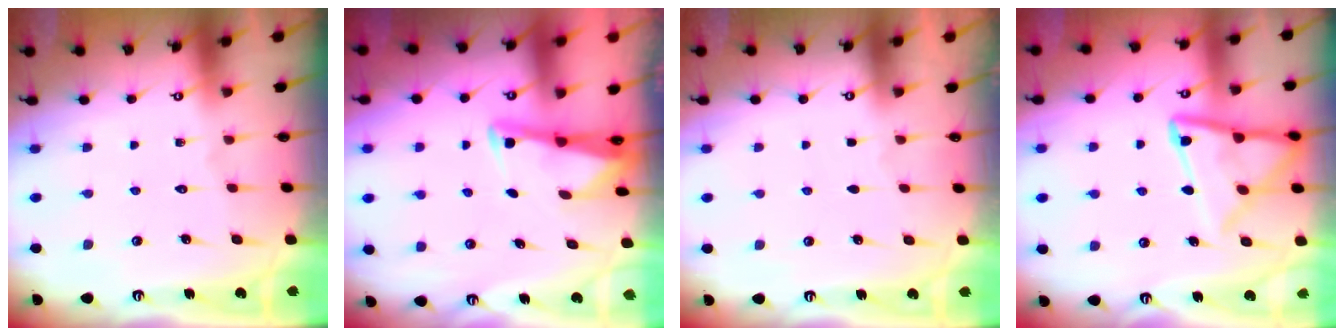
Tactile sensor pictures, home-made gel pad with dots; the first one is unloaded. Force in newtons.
{"total": 2.9, "press": 2.9, "slide": 0.1}
{"total": 0.9, "press": 0.9, "slide": 0.1}
{"total": 13.1, "press": 13.0, "slide": 1.4}